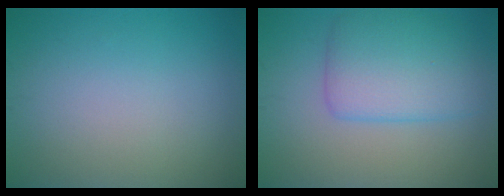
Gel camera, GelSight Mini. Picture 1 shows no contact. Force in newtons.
{"total": 5.5, "press": 5.5, "slide": 0.2}